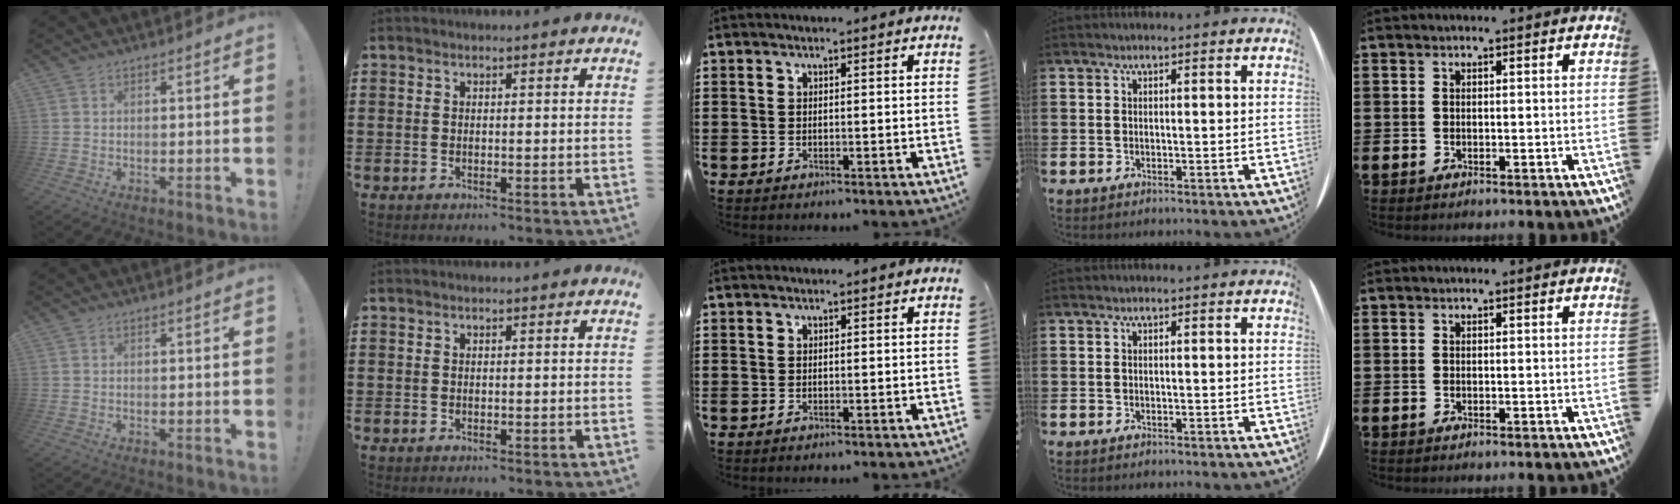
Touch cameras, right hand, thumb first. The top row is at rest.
{}